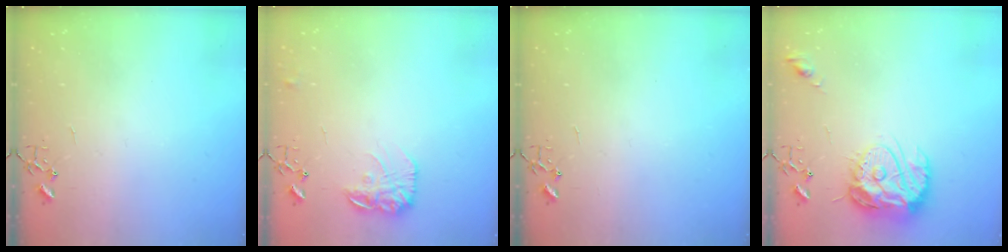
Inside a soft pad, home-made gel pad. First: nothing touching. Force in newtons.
{"total": 12.7, "press": 12.7, "slide": 0.6}
{"total": 0.0}
{"total": 16.7, "press": 16.6, "slide": 1.5}